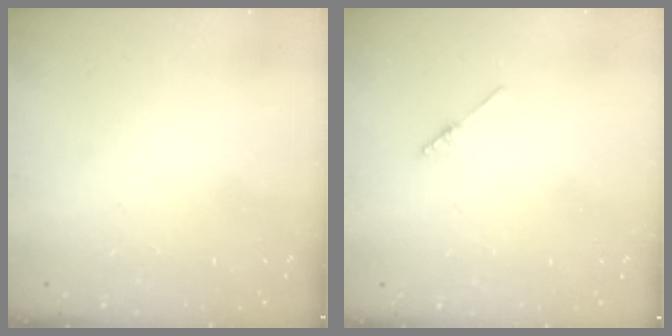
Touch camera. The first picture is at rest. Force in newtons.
{"total": 2.1, "press": 2.1, "slide": 0.1}